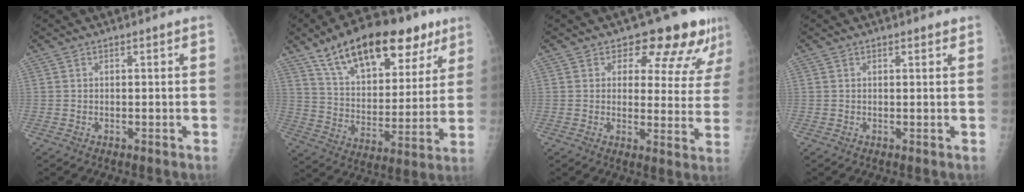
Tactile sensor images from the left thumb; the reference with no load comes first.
{"total": 24.4, "force": [14.9, 11.5, 15.6], "torque": [-0.206, -0.028, 0.241]}
{"total": 11.9, "force": [9.1, 5.6, 5.3], "torque": [-0.015, -0.054, 0.096]}
{"total": 1.1, "force": [0.8, 0.4, 0.7], "torque": [-0.009, -0.003, 0.010]}